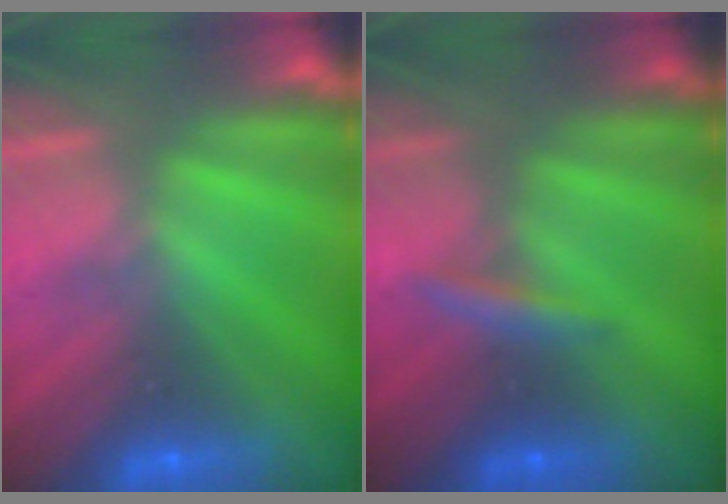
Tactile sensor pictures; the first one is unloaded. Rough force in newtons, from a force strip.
{"total": 2.6}